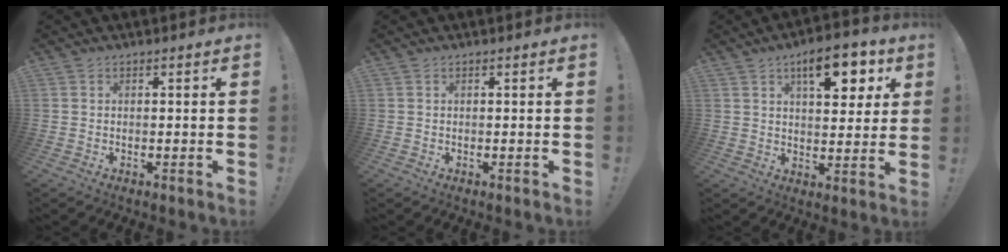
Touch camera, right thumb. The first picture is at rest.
{"total": 0.0}
{"total": 12.9, "force": [6.6, 5.5, 9.7], "torque": [-0.123, -0.022, 0.105]}